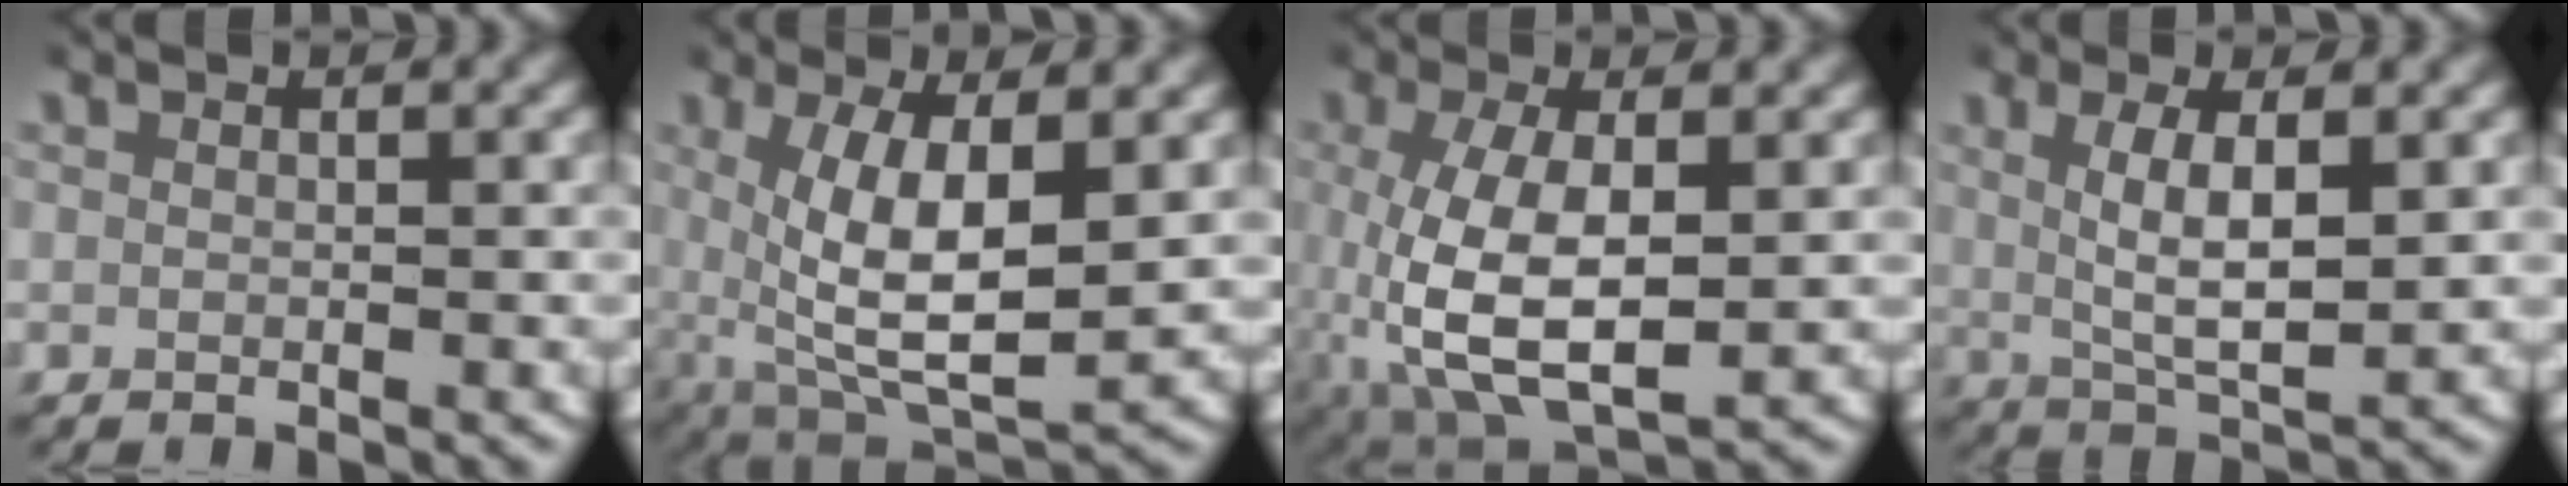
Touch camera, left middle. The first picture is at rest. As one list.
[{"total": 8.9, "force": [0.4, 4.6, 7.7], "torque": [-0.144, -0.032, 0.031]}, {"total": 8.7, "force": [-1.2, 4.8, 7.2], "torque": [-0.160, -0.043, 0.010]}, {"total": 4.8, "force": [0.9, 1.7, 4.4], "torque": [-0.072, -0.007, 0.023]}]